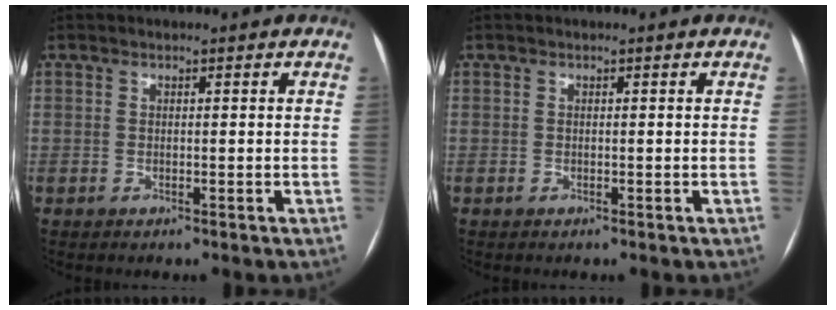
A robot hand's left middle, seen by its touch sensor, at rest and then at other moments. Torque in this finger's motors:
{"motor_torque": [-0.02, -0.03, -0.10, -0.01]}